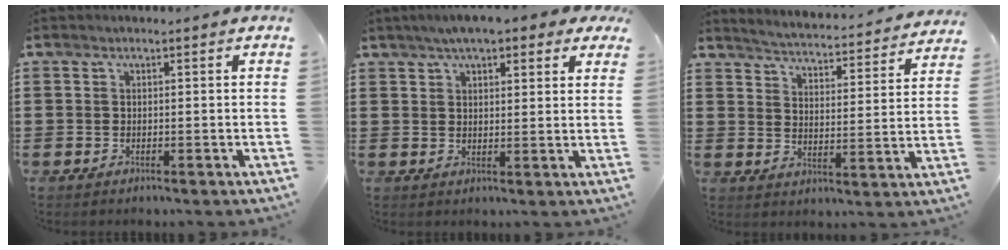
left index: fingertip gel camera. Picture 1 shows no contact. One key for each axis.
{"total": 5.1, "fx": 4.1, "fy": 1.3, "fz": 2.8, "tx": -0.067, "ty": 0.001, "tz": 0.073}
{"total": 3.6, "fx": 3.5, "fy": -0.5, "fz": 0.3, "tx": -0.030, "ty": -0.038, "tz": 0.053}